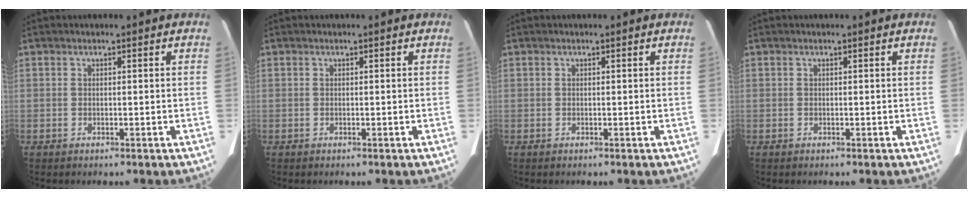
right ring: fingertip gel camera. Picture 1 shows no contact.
{"total": 0.0}
{"total": 0.0}
{"total": 0.0}